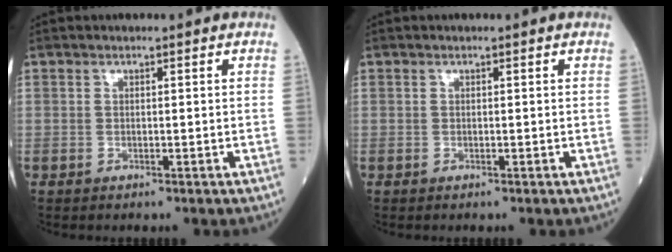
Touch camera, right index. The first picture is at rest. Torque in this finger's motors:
{"motor_torque": [0.01, 0.01, 0.00, -0.01]}